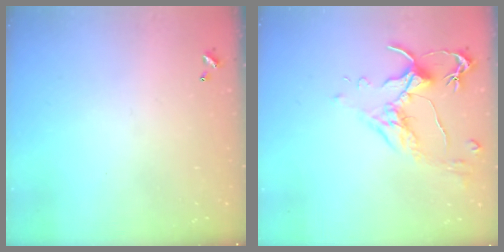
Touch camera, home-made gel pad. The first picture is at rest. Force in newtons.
{"total": 1.4, "press": 1.3, "slide": 0.6}